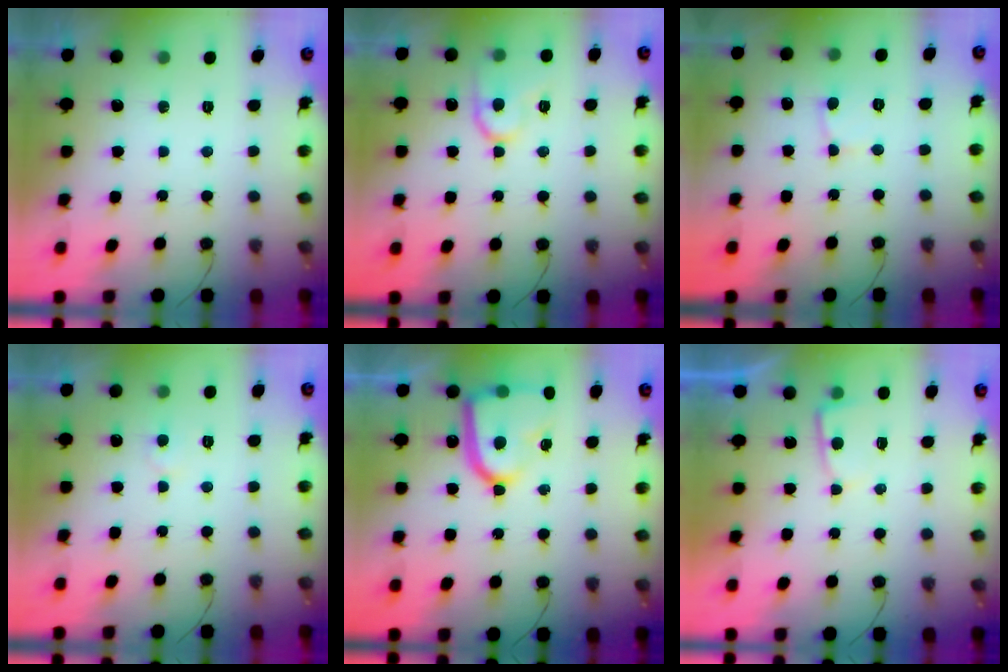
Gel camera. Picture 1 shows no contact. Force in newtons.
{"total": 12.0, "press": 12.0, "slide": 1.1}
{"total": 2.6, "press": 2.6, "slide": 0.1}
{"total": 3.1, "press": 3.1, "slide": 0.3}
{"total": 16.8, "press": 16.7, "slide": 1.7}
{"total": 3.2, "press": 3.2, "slide": 0.4}